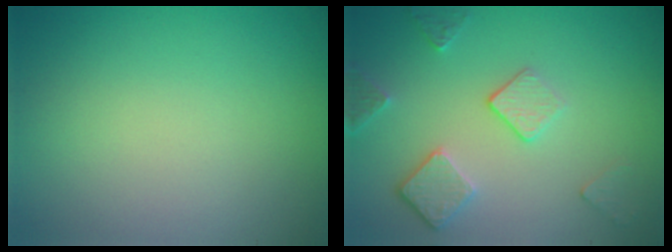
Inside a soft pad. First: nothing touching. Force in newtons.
{"total": 3.5, "press": 2.8, "slide": 2.0}